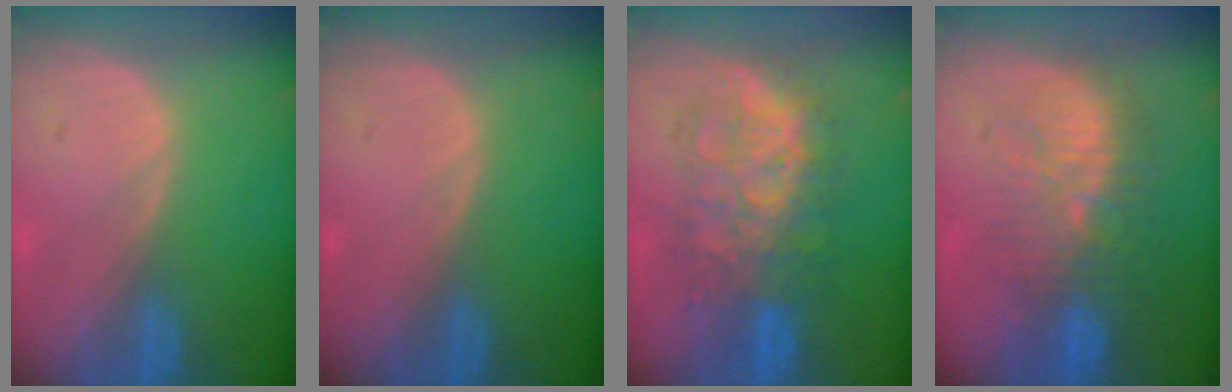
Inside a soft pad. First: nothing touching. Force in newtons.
{"total": 0.0}
{"total": 9.4, "press": 9.3, "slide": 0.6}
{"total": 9.3, "press": 9.1, "slide": 2.1}